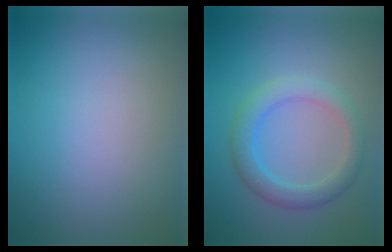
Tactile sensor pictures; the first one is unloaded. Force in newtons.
{"total": 3.4, "press": 3.4, "slide": 0.0}